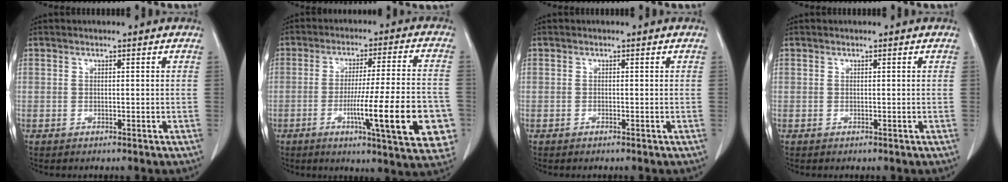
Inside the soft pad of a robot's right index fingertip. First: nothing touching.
{"total": 18.0, "force": [-5.5, 1.5, 17.1], "torque": [-0.187, -0.003, -0.071]}
{"total": 0.0}
{"total": 0.0}